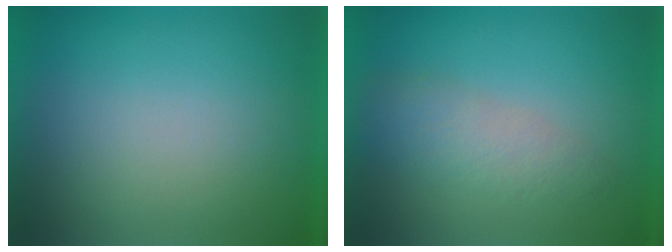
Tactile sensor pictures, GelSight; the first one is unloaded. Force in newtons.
{"total": 3.4}